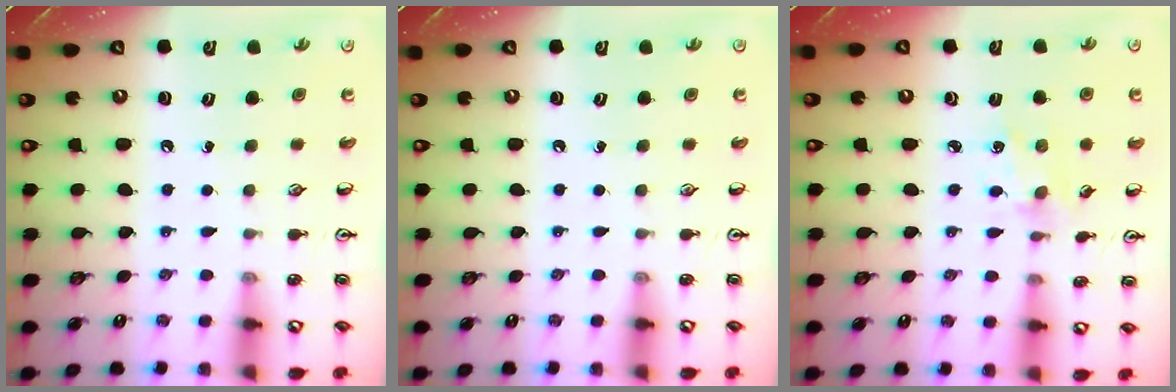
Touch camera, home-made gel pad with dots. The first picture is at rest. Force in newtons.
{"total": 0.0}
{"total": 2.6, "press": 2.6, "slide": 0.4}